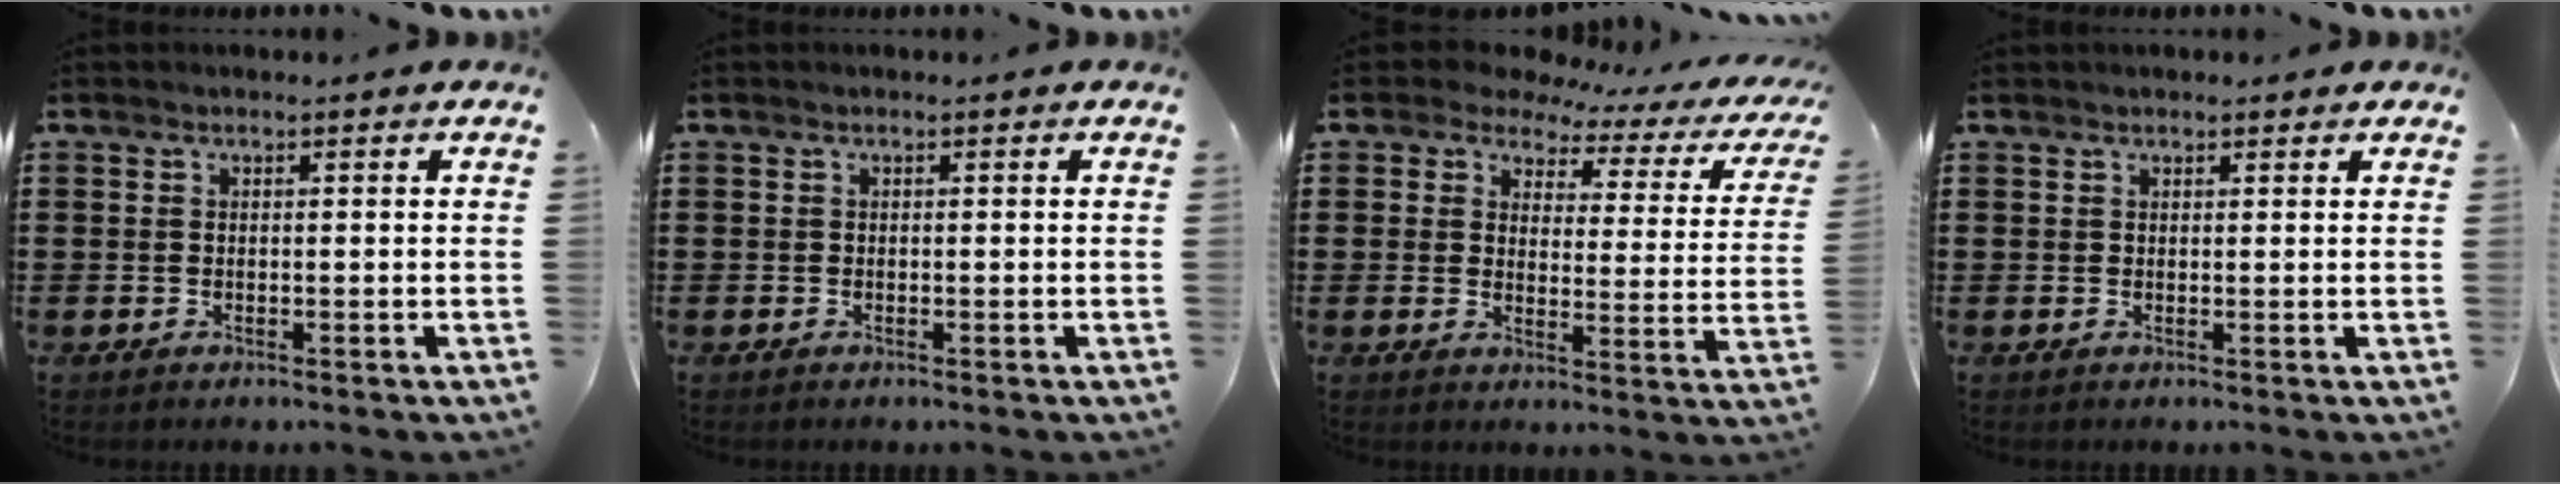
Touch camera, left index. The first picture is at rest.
{"total": 0.0}
{"total": 4.0, "force": [3.1, 2.2, 1.3], "torque": [-0.042, -0.016, 0.049]}
{"total": 0.9, "force": [0.9, 0.2, 0.3], "torque": [-0.007, 0.001, 0.017]}